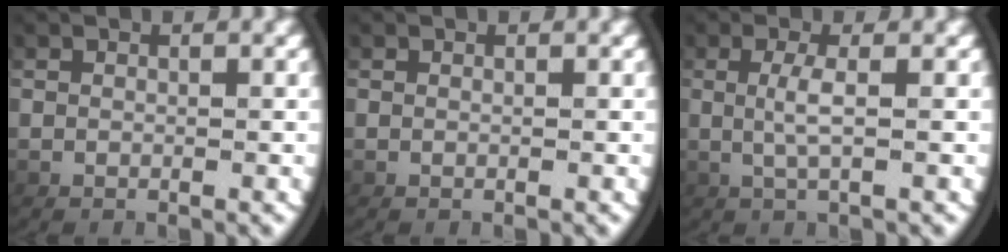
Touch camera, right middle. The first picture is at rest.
{"total": 0.0}
{"total": 2.0, "force": [0.2, -0.3, 2.0], "torque": [-0.050, -0.005, 0.012]}